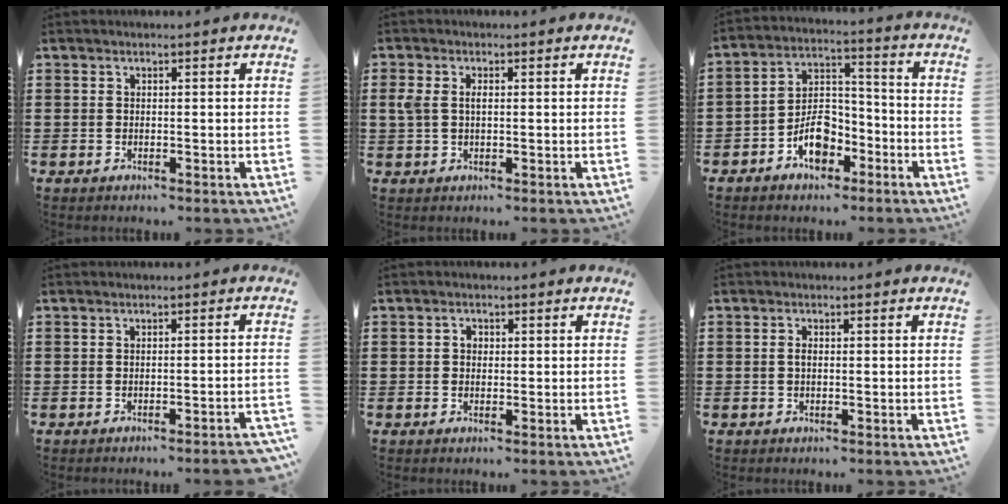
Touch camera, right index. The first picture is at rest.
{"total": 2.5, "force": [0.4, 1.4, 2.0], "torque": [-0.057, 0.003, 0.000]}
{"total": 7.3, "force": [-4.1, 4.3, 4.1], "torque": [-0.080, 0.019, -0.076]}
{"total": 1.8, "force": [-1.5, -0.3, 0.9], "torque": [-0.016, -0.001, -0.029]}
{"total": 1.2, "force": [0.1, 1.0, 0.6], "torque": [-0.014, 0.006, 0.001]}
{"total": 1.0, "force": [-0.1, 0.4, 0.9], "torque": [-0.019, 0.000, -0.002]}